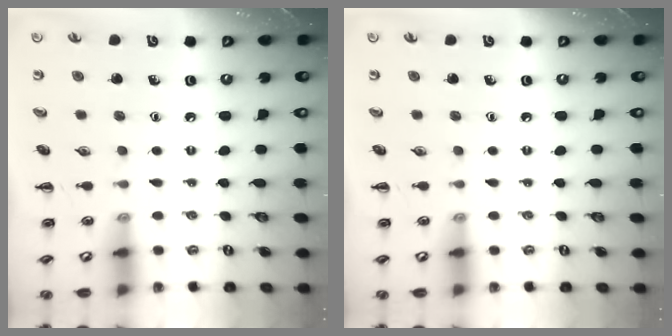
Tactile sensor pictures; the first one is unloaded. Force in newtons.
{"total": 0.0}